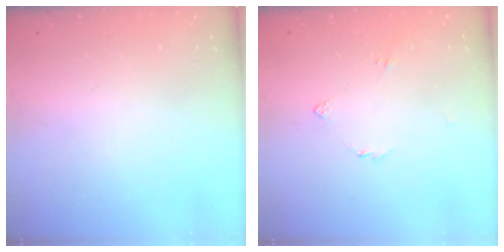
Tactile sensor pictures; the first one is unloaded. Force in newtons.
{"total": 2.6, "press": 2.5, "slide": 0.7}